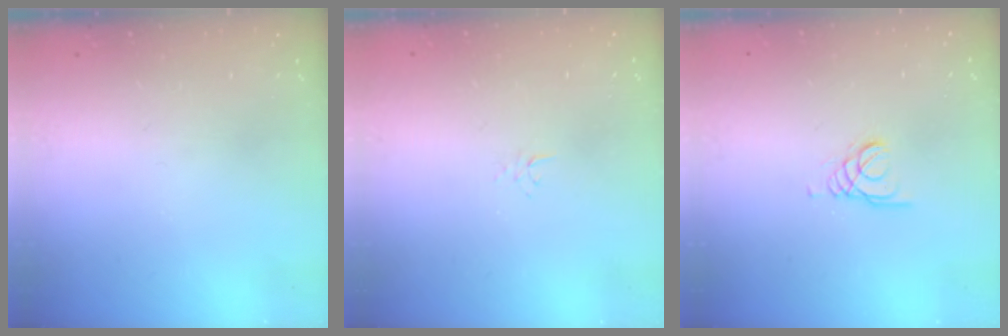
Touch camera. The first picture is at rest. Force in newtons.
{"total": 2.6, "press": 2.6, "slide": 0.3}
{"total": 1.5, "press": 1.5, "slide": 0.1}